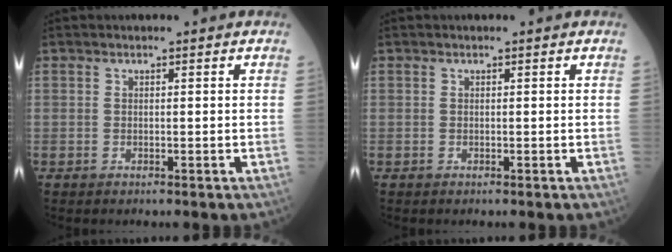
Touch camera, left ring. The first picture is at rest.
{"total": 0.0}